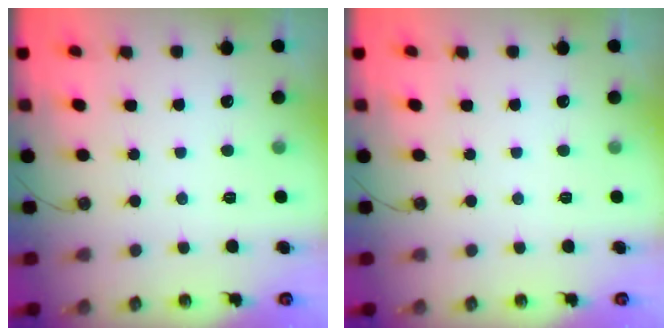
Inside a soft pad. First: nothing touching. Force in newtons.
{"total": 0.0}